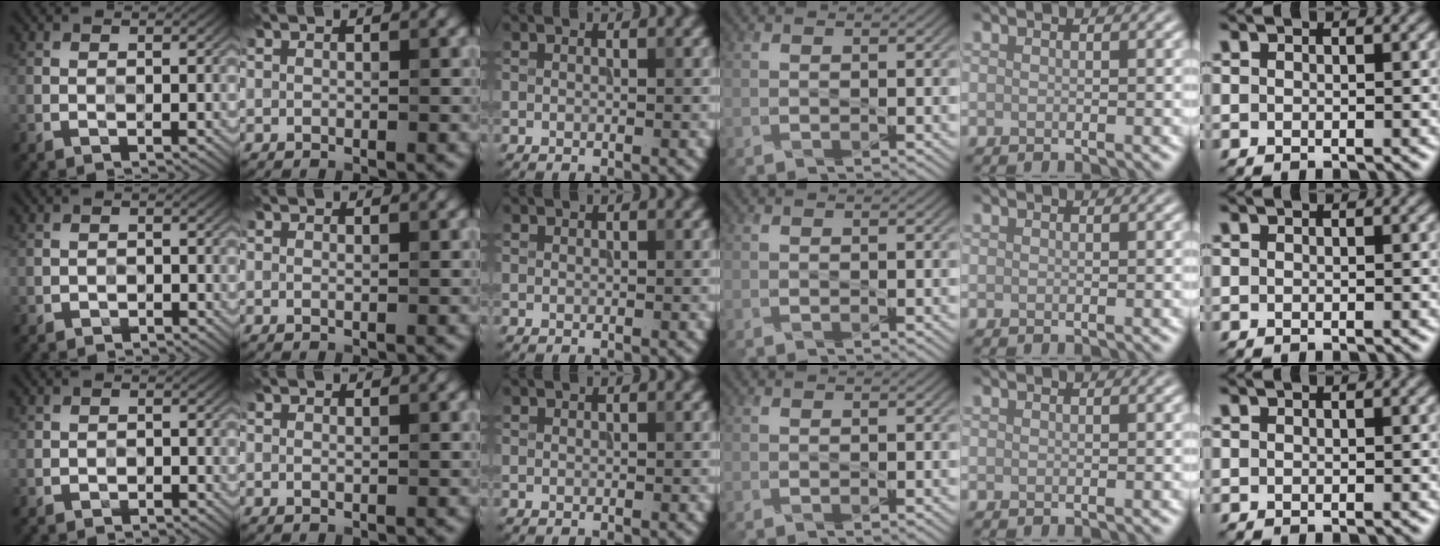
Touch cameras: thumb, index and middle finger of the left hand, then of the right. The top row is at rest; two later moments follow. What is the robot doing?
{"motion": "press", "object": "stopwatch"}